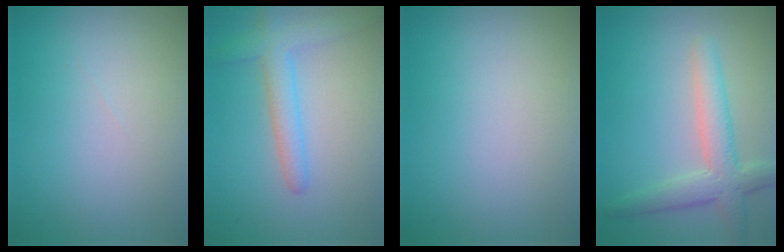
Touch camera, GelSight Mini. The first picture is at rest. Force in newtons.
{"total": 3.1, "press": 3.1, "slide": 0.3}
{"total": 0.0}
{"total": 4.3, "press": 4.2, "slide": 0.4}